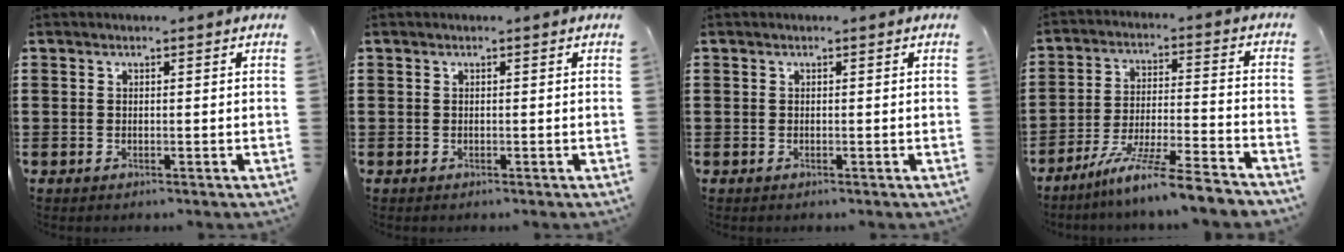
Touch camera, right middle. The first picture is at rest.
{"total": 0.0}
{"total": 0.0}
{"total": 9.5, "force": [-8.1, -0.5, 4.9], "torque": [-0.089, -0.001, -0.157]}